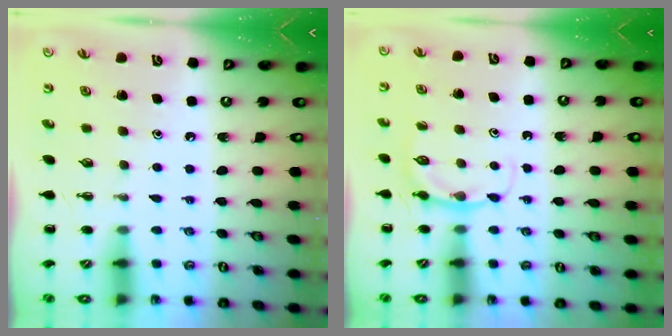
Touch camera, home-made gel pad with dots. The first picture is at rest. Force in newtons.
{"total": 4.7, "press": 4.5, "slide": 1.5}